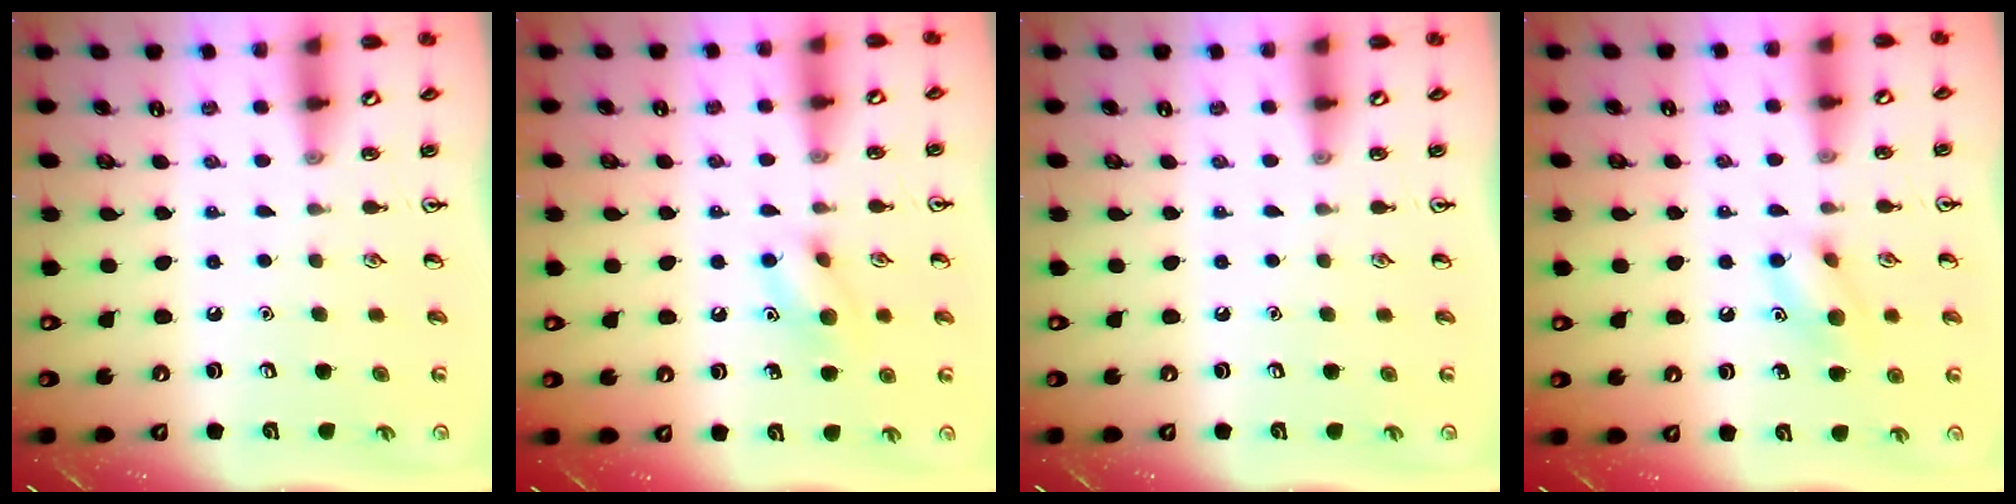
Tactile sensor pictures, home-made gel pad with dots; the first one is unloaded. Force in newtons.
{"total": 8.8, "press": 8.7, "slide": 1.2}
{"total": 0.0}
{"total": 9.5, "press": 9.4, "slide": 1.5}